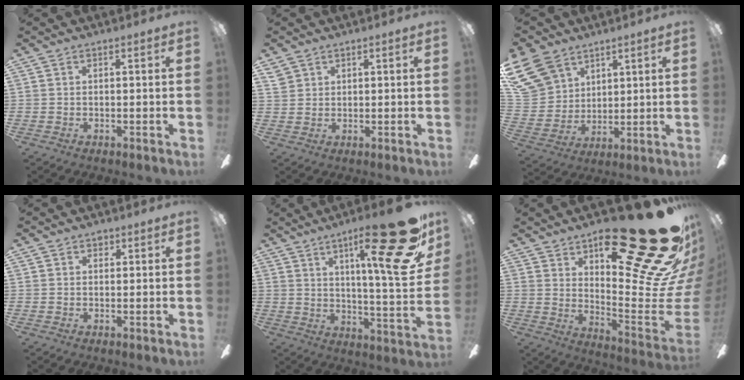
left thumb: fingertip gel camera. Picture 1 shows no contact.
{"total": 2.7, "force": [1.8, 1.9, 0.5], "torque": [-0.008, 0.000, 0.035]}
{"total": 14.8, "force": [9.3, 10.3, 5.1], "torque": [-0.139, -0.037, 0.189]}
{"total": 1.5, "force": [1.0, 1.0, 0.4], "torque": [-0.001, 0.000, 0.017]}
{"total": 25.9, "force": [13.7, 5.9, 21.1], "torque": [-0.292, -0.087, 0.208]}
{"total": 34.0, "force": [21.8, 9.7, 24.2], "torque": [-0.265, -0.171, 0.370]}